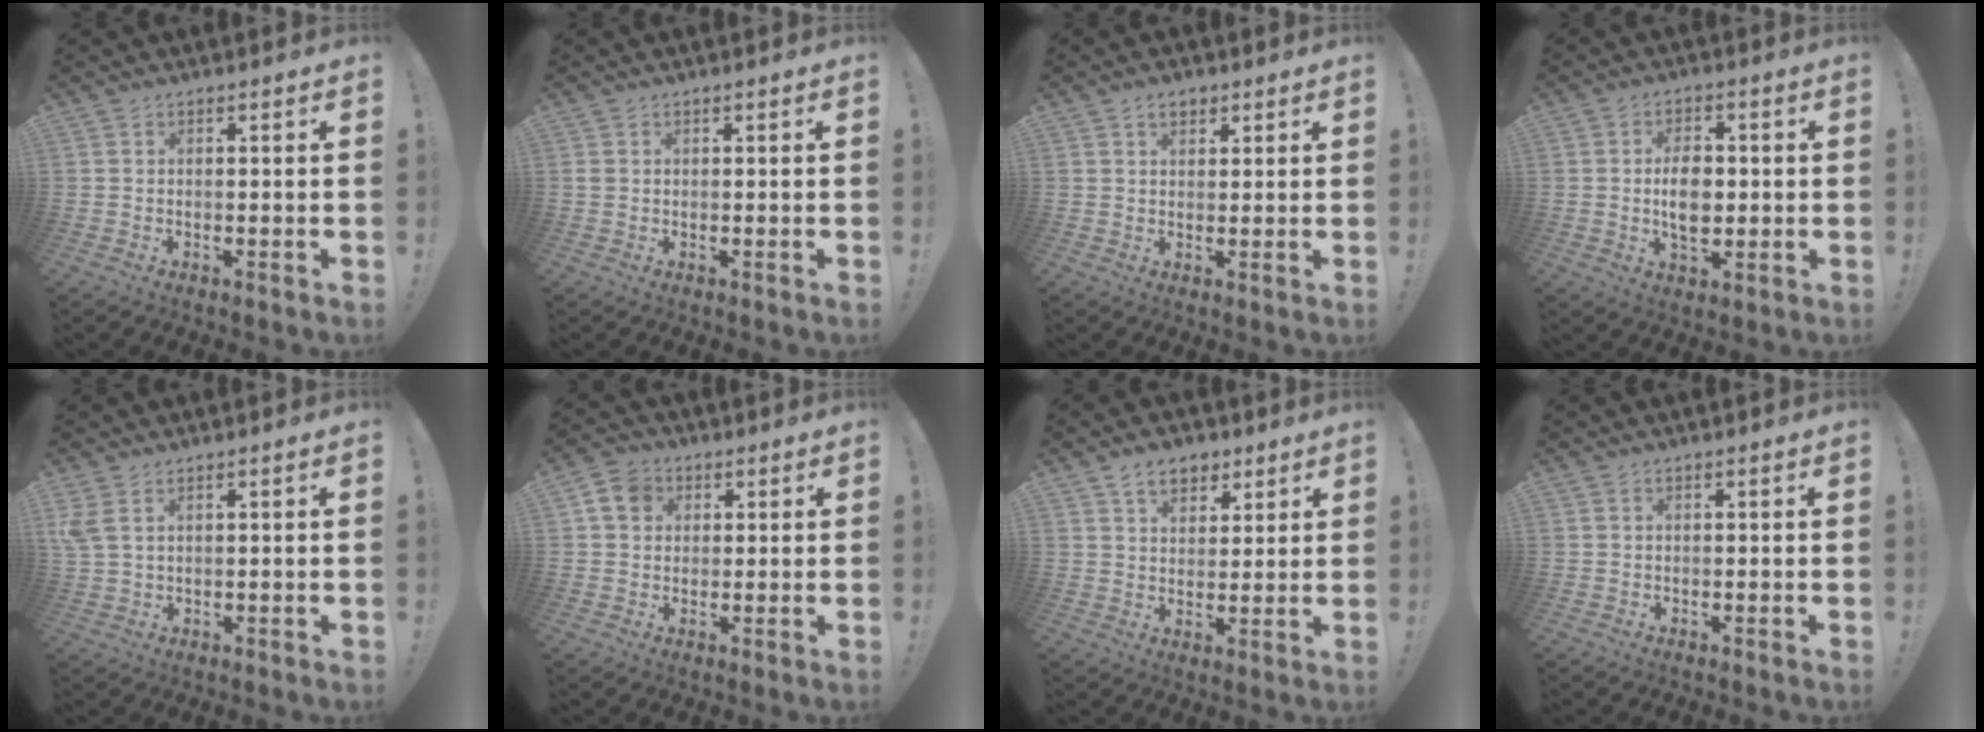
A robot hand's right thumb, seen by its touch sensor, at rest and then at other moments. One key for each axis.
{"total": 1.1, "fx": 0.2, "fy": 0.8, "fz": 0.7, "tx": -0.018, "ty": 0.006, "tz": 0.006}
{"total": 3.5, "fx": 1.9, "fy": 2.4, "fz": 1.7, "tx": -0.019, "ty": -0.003, "tz": 0.033}
{"total": 8.3, "fx": -0.3, "fy": 5.5, "fz": 6.2, "tx": -0.102, "ty": -0.001, "tz": -0.011}
{"total": 4.5, "fx": 2.1, "fy": 2.2, "fz": 3.4, "tx": -0.077, "ty": -0.004, "tz": 0.043}
{"total": 7.5, "fx": 2.5, "fy": 6.2, "fz": 3.4, "tx": -0.055, "ty": 0.003, "tz": 0.052}
{"total": 8.0, "fx": 4.9, "fy": 5.2, "fz": 3.5, "tx": -0.051, "ty": -0.017, "tz": 0.091}
{"total": 0.0}